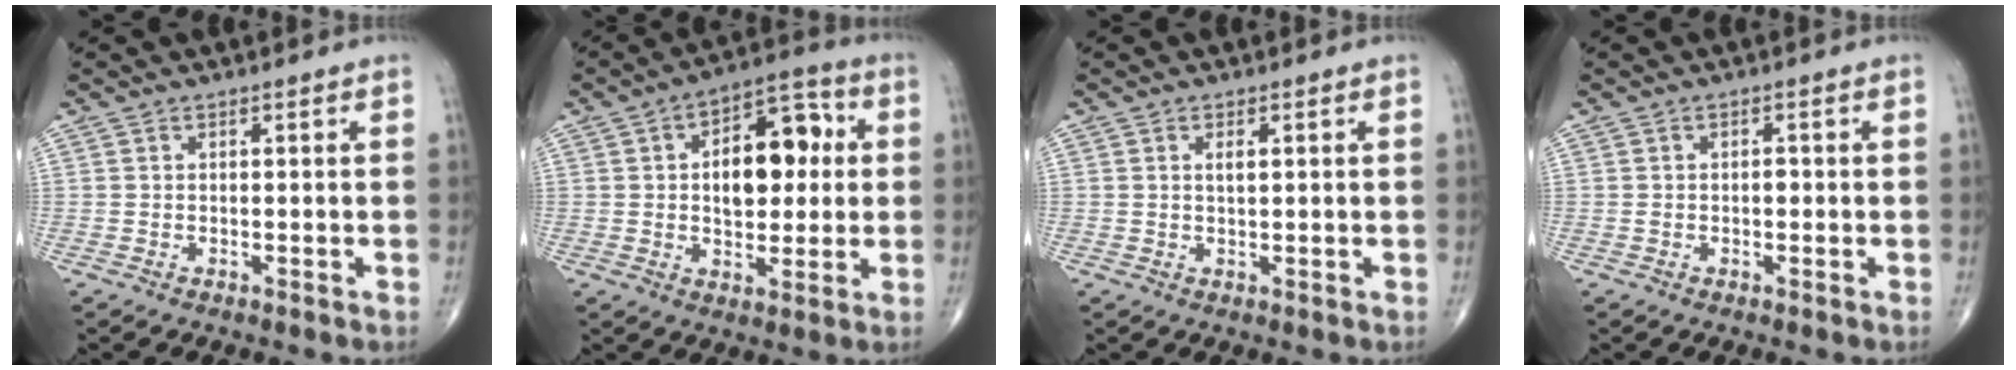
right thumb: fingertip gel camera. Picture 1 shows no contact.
{"total": 14.2, "force": [1.9, 8.1, 11.4], "torque": [-0.130, 0.016, 0.023]}
{"total": 1.5, "force": [0.5, 0.5, 1.3], "torque": [-0.023, -0.005, 0.008]}
{"total": 1.2, "force": [-0.1, 0.8, 1.0], "torque": [-0.012, 0.002, -0.004]}